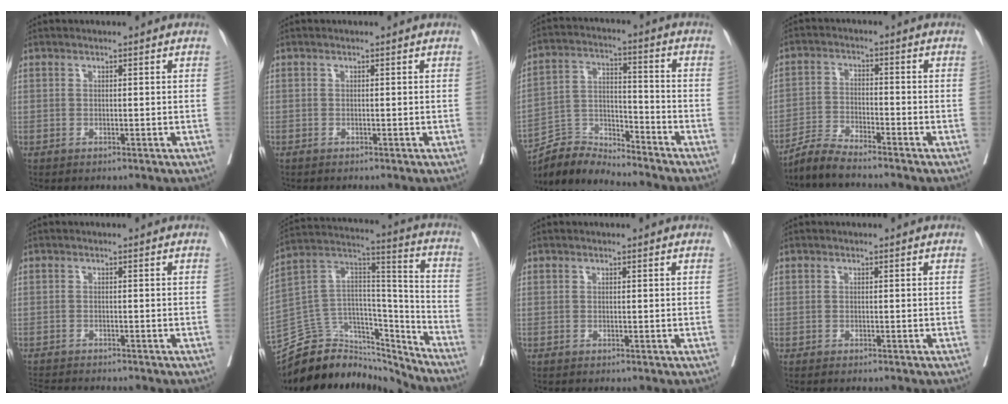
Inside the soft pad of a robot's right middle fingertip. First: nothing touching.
{"total": 0.5, "force": [0.0, 0.5, -0.1], "torque": [0.009, 0.006, -0.004]}
{"total": 9.4, "force": [-9.4, 0.9, 0.5], "torque": [-0.010, 0.022, -0.179]}
{"total": 4.8, "force": [-4.3, 0.2, 2.2], "torque": [-0.044, -0.014, -0.088]}
{"total": 6.9, "force": [-6.4, 1.0, 2.4], "torque": [-0.032, -0.008, -0.098]}
{"total": 21.7, "force": [-19.9, 7.3, 4.5], "torque": [-0.099, 0.066, -0.327]}
{"total": 0.0}
{"total": 1.5, "force": [-1.3, 0.2, 0.7], "torque": [-0.011, -0.002, -0.018]}